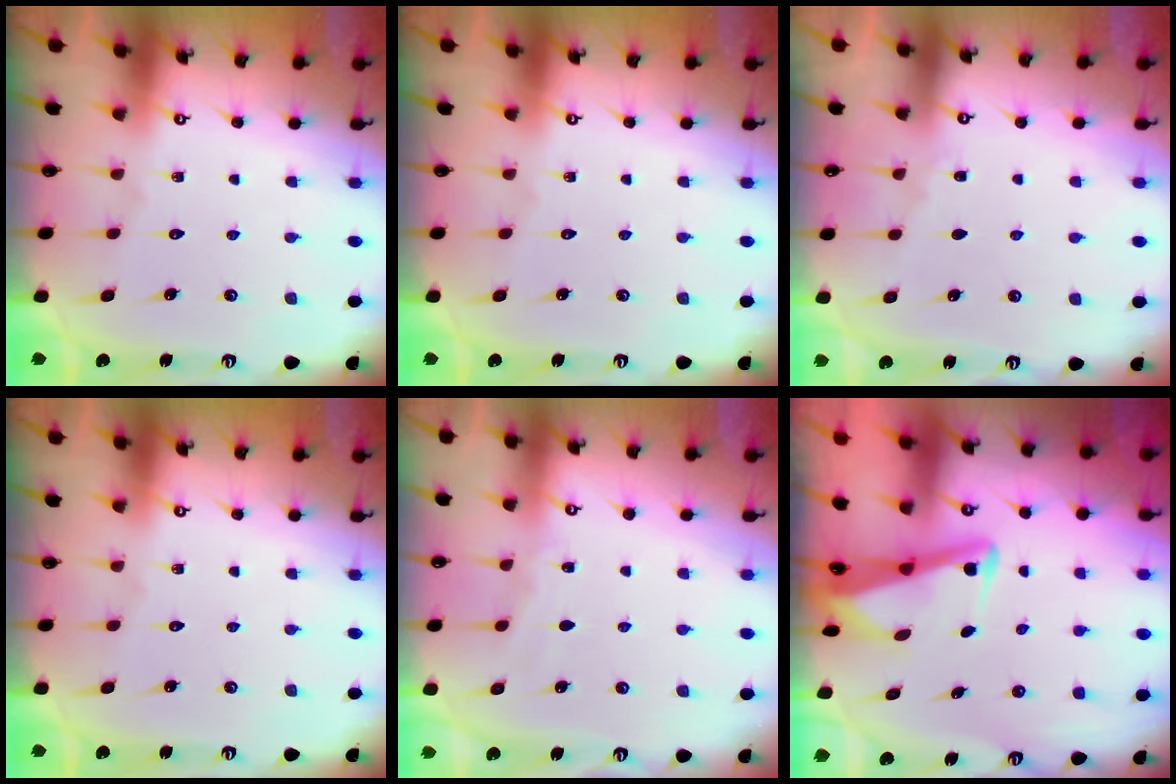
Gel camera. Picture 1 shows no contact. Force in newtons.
{"total": 0.0}
{"total": 3.8, "press": 3.7, "slide": 0.4}
{"total": 0.0}
{"total": 3.7, "press": 3.7, "slide": 0.5}
{"total": 3.6, "press": 3.5, "slide": 0.8}